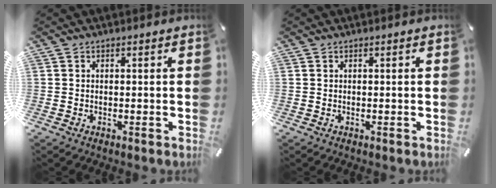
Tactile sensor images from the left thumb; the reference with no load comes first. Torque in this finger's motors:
{"motor_torque": [0.00, 0.00, -0.03, -0.02, 0.00]}